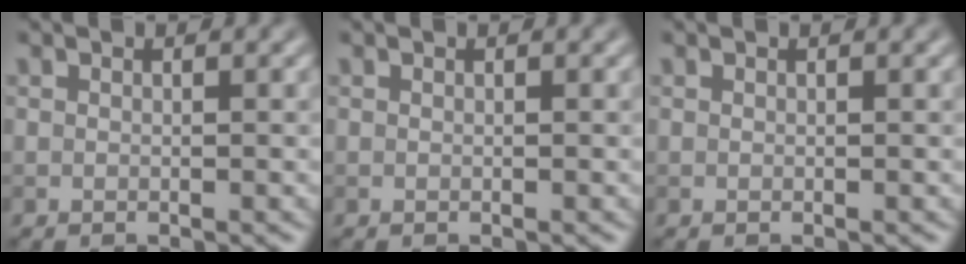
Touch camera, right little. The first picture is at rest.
{"total": 0.0}
{"total": 0.0}